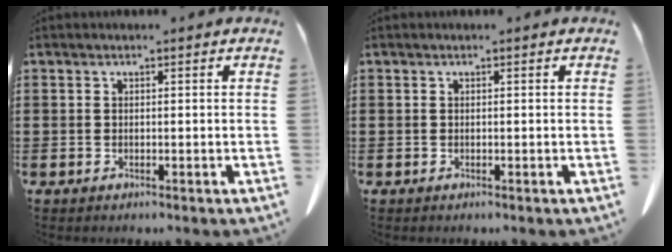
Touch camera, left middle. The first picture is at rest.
{"total": 0.0}